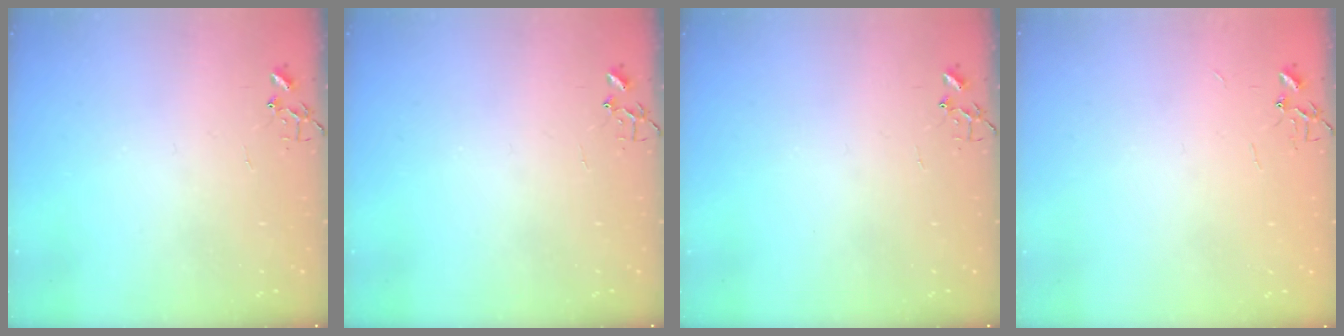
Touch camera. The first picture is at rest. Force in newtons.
{"total": 0.0}
{"total": 0.0}
{"total": 2.2, "press": 2.2, "slide": 0.3}